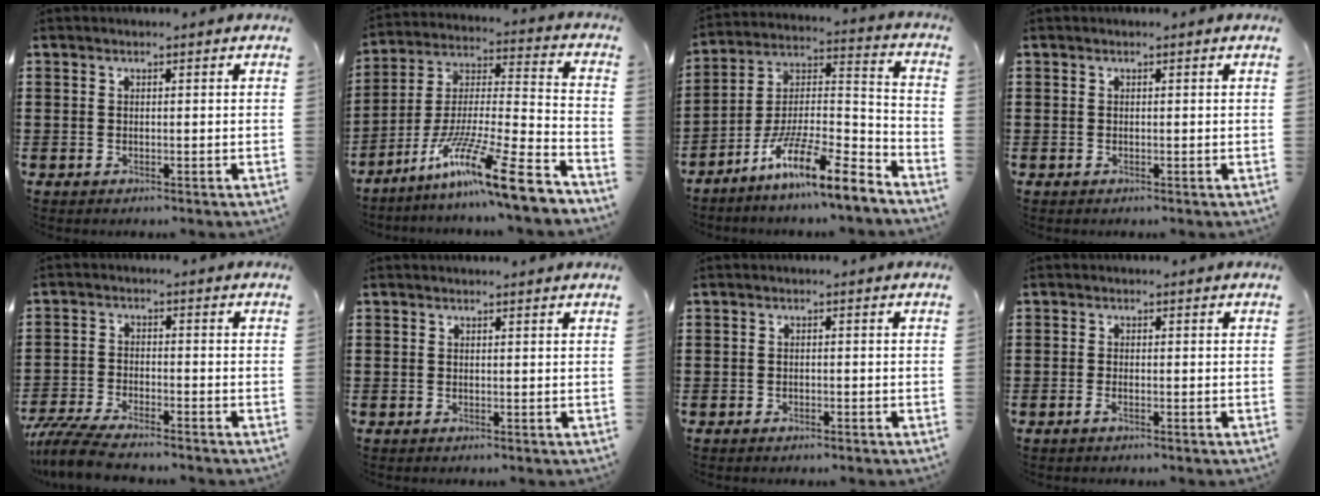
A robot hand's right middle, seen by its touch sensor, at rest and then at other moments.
{"total": 15.2, "force": [-11.1, 0.3, 10.4], "torque": [-0.179, 0.014, -0.205]}
{"total": 12.9, "force": [-9.8, 1.3, 8.2], "torque": [-0.157, 0.009, -0.192]}
{"total": 0.0}
{"total": 5.4, "force": [-4.9, 0.5, 2.1], "torque": [-0.062, -0.013, -0.101]}
{"total": 0.0}
{"total": 0.7, "force": [-0.6, 0.2, 0.3], "torque": [-0.009, -0.002, -0.010]}
{"total": 0.9, "force": [-0.5, 0.2, 0.8], "torque": [-0.016, -0.003, -0.008]}